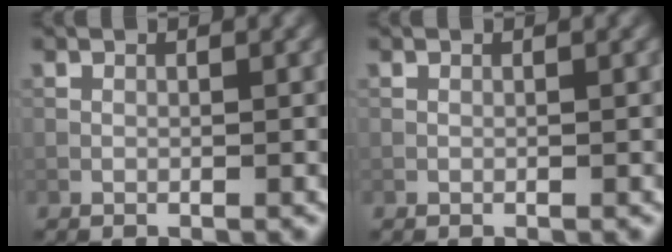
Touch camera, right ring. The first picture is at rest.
{"total": 0.0}